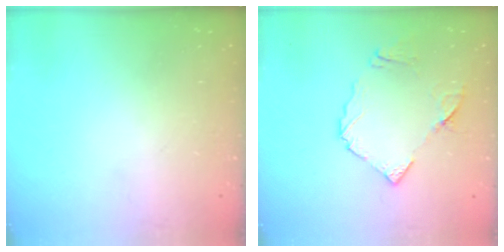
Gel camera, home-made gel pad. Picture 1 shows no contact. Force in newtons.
{"total": 9.6, "press": 9.5, "slide": 1.0}